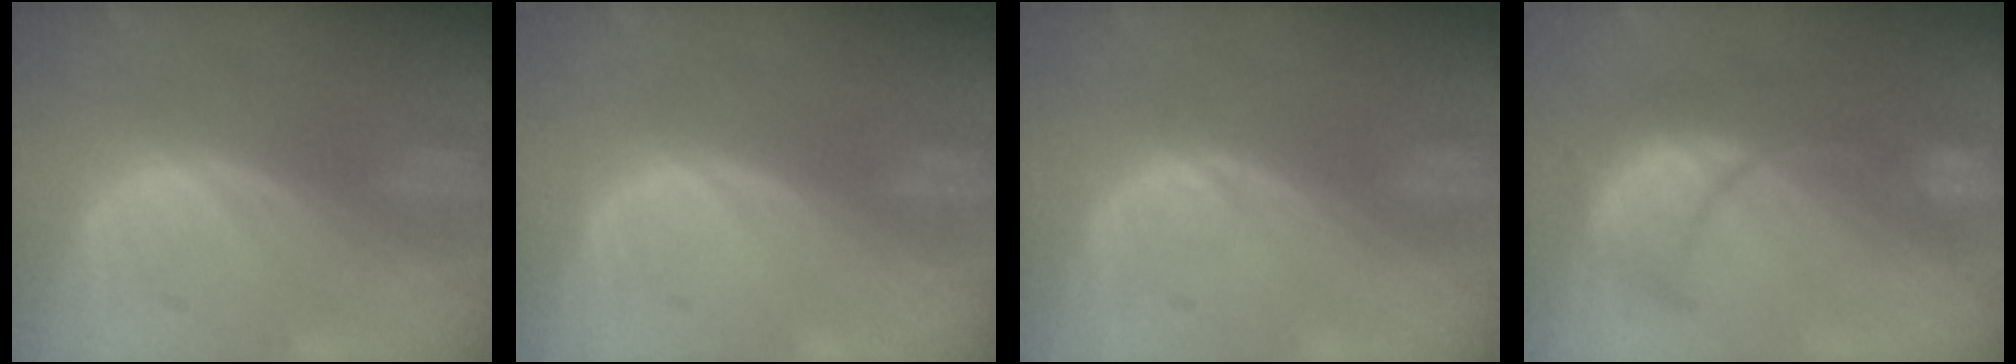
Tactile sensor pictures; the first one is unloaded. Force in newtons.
{"total": 0.0}
{"total": 0.5, "press": 0.5, "slide": 0.1}
{"total": 9.5, "press": 8.9, "slide": 3.3}